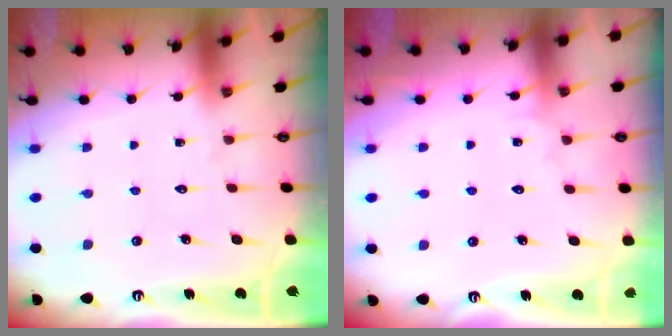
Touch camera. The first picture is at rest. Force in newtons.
{"total": 2.7, "press": 2.7, "slide": 0.3}